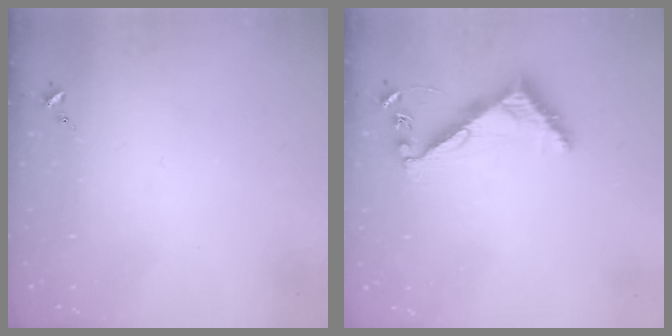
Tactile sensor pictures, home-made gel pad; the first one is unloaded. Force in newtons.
{"total": 7.5, "press": 7.4, "slide": 0.6}